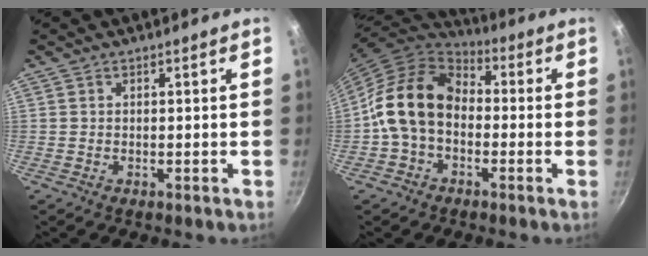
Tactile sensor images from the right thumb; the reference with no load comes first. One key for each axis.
{"total": 14.4, "fx": -1.7, "fy": 10.1, "fz": 10.1, "tx": -0.178, "ty": 0.036, "tz": -0.044}